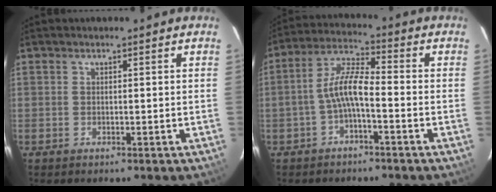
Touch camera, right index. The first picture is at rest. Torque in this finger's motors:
{"motor_torque": [1.00, -0.55, 0.63, 0.17]}